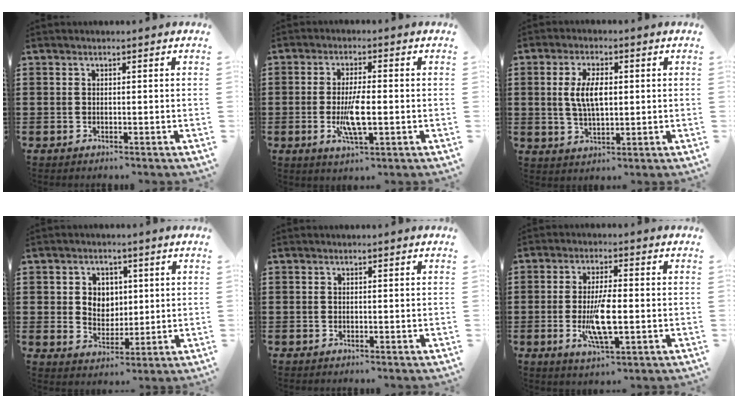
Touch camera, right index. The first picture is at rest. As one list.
[{"total": 6.2, "force": [-1.1, 1.6, 5.9], "torque": [-0.120, -0.007, -0.024]}, {"total": 5.9, "force": [0.5, 2.5, 5.3], "torque": [-0.113, 0.007, 0.004]}, {"total": 4.3, "force": [1.1, 4.0, 1.2], "torque": [-0.035, 0.011, 0.014]}, {"total": 0.0}, {"total": 7.9, "force": [-1.3, 2.2, 7.4], "torque": [-0.152, -0.013, -0.025]}]